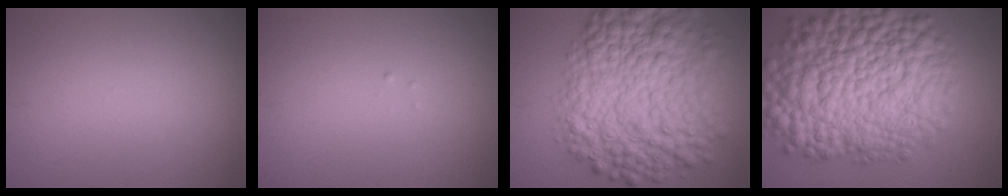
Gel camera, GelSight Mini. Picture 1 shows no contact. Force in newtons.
{"total": 0.0}
{"total": 12.0, "press": 12.0, "slide": 0.2}
{"total": 15.7, "press": 15.7, "slide": 0.6}